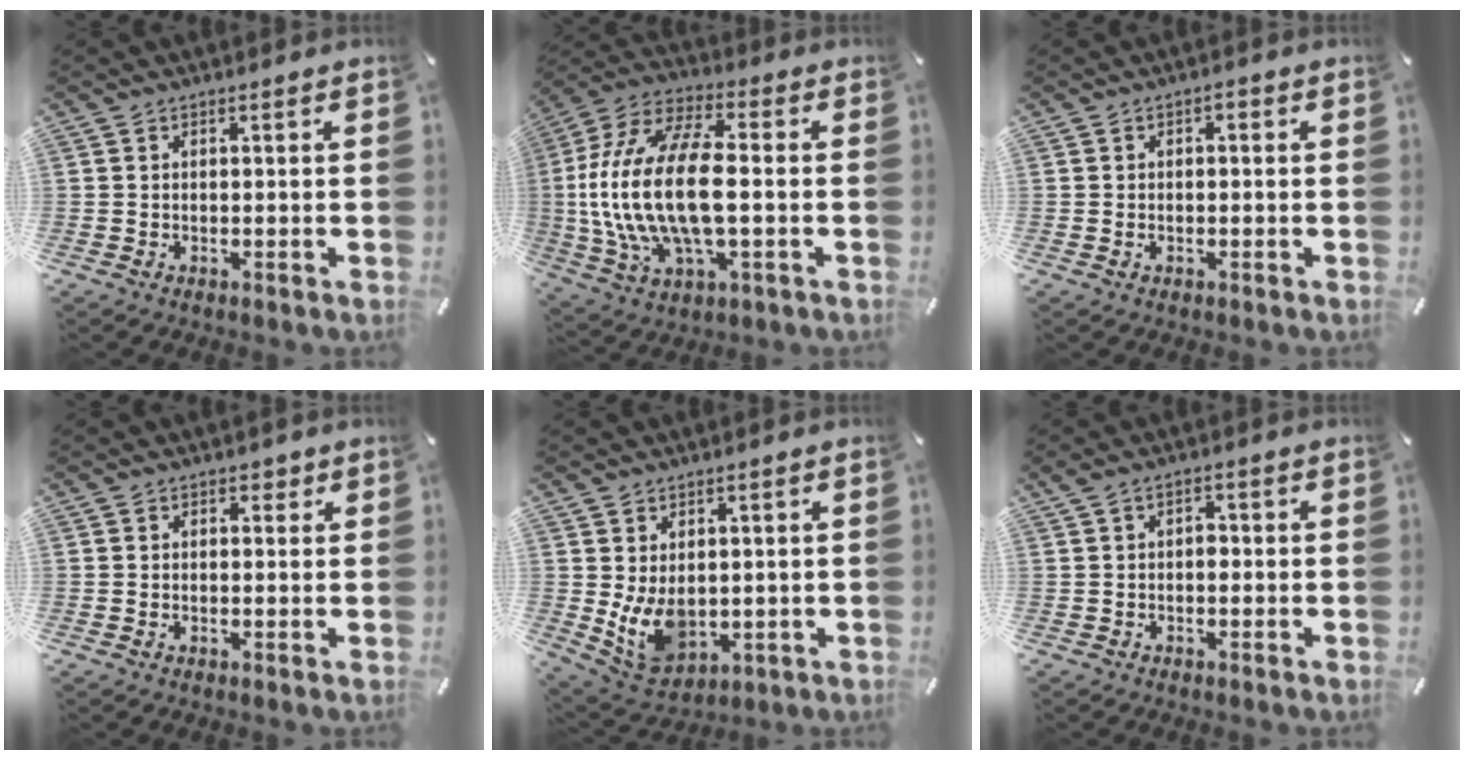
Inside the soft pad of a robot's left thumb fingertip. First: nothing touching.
{"total": 20.6, "force": [-0.7, 9.7, 18.2], "torque": [-0.389, -0.009, -0.013]}
{"total": 1.5, "force": [-0.3, 0.8, 1.3], "torque": [-0.023, 0.004, -0.007]}
{"total": 1.6, "force": [0.7, 1.3, 0.6], "torque": [0.010, -0.005, 0.007]}
{"total": 8.5, "force": [0.6, 6.5, 5.5], "torque": [-0.104, -0.012, 0.015]}
{"total": 2.3, "force": [-0.1, 1.6, 1.7], "torque": [-0.033, 0.008, -0.004]}